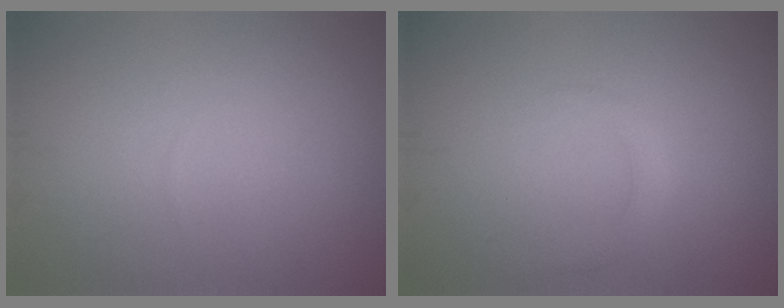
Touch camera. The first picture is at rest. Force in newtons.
{"total": 1.1, "press": 1.1, "slide": 0.1}